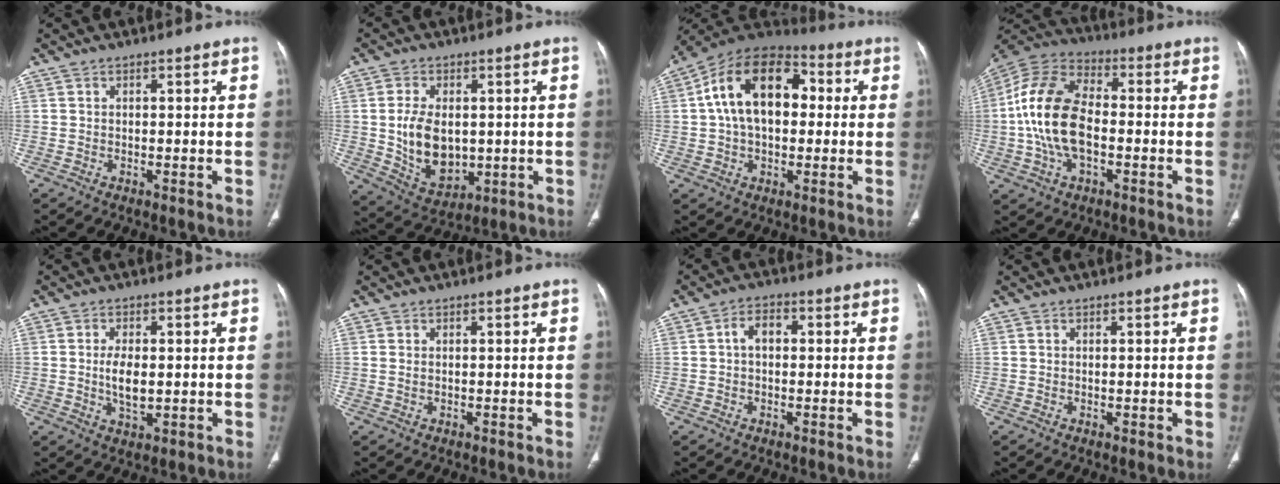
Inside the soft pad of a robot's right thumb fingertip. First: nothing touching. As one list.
[{"total": 11.8, "force": [0.3, 7.8, 8.9], "torque": [-0.138, -0.011, 0.025]}, {"total": 18.2, "force": [2.6, 11.5, 13.8], "torque": [-0.213, 0.035, 0.034]}, {"total": 16.6, "force": [-1.6, 9.7, 13.3], "torque": [-0.263, 0.029, -0.035]}, {"total": 5.2, "force": [-0.1, 2.7, 4.5], "torque": [-0.081, -0.007, 0.001]}, {"total": 0.5, "force": [0.2, 0.3, 0.4], "torque": [-0.012, 0.002, 0.005]}, {"total": 3.9, "force": [0.3, 2.6, 2.9], "torque": [-0.043, 0.017, -0.002]}, {"total": 0.6, "force": [0.0, 0.2, 0.5], "torque": [-0.011, -0.004, 0.002]}]